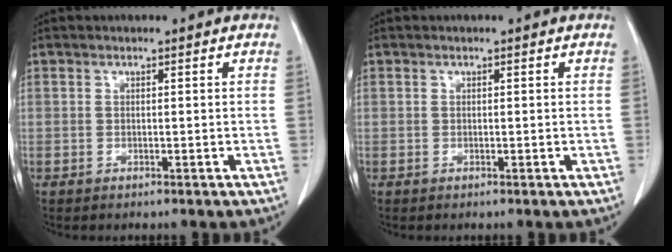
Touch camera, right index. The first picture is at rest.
{"total": 0.0}